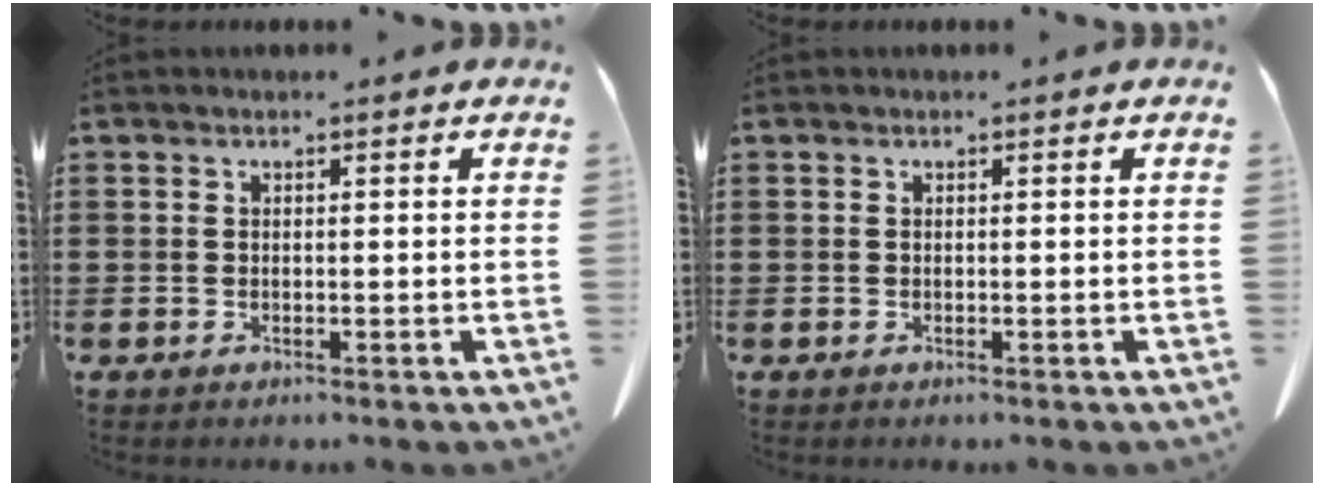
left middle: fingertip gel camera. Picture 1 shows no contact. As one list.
[{"total": 0.0}]